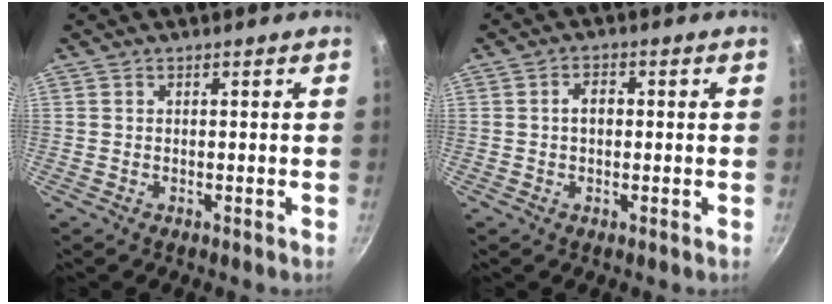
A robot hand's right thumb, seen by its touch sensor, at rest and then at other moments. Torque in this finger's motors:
{"motor_torque": [0.10, 1.28, 0.71, -0.33, 0.19]}